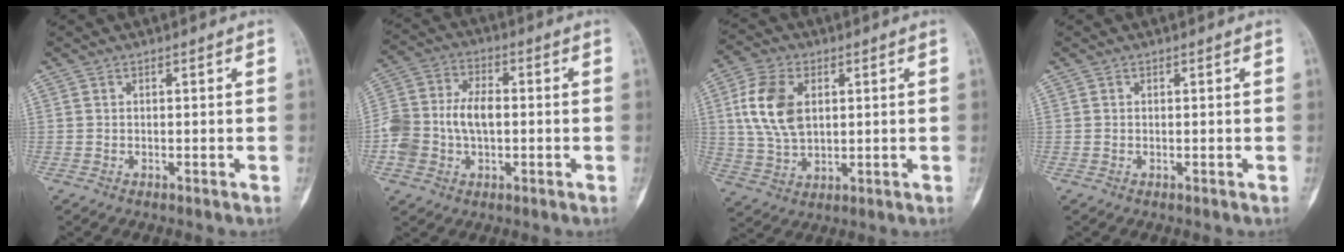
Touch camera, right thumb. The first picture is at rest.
{"total": 11.4, "force": [-1.3, 7.5, 8.4], "torque": [-0.165, 0.033, -0.027]}
{"total": 11.4, "force": [2.3, 7.3, 8.4], "torque": [-0.164, 0.001, 0.048]}
{"total": 0.0}